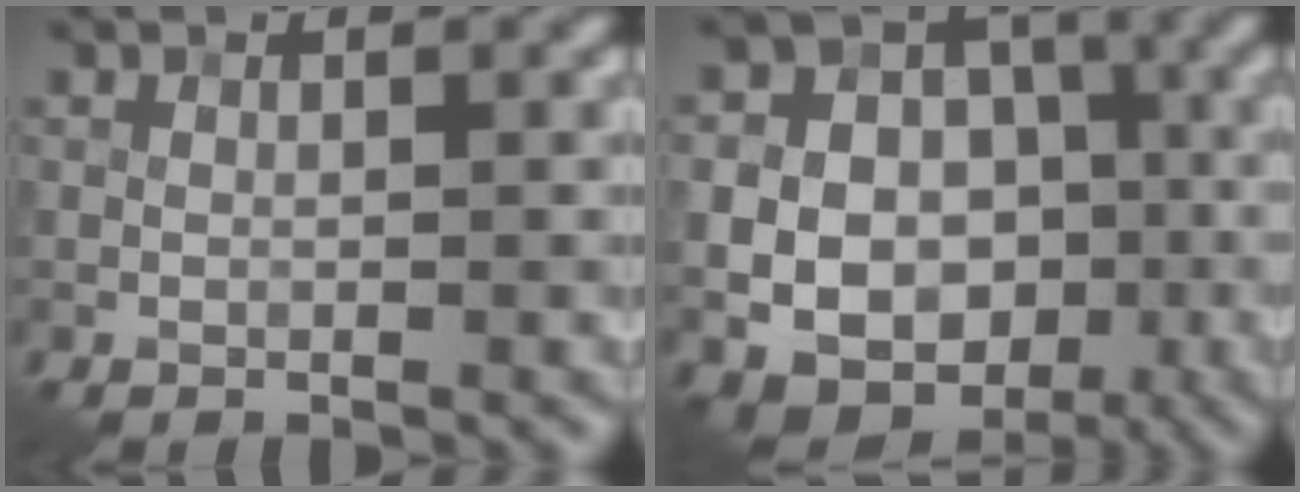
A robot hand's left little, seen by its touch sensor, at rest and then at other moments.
{"total": 15.3, "force": [-4.2, 13.5, 5.9], "torque": [-0.098, -0.005, -0.076]}